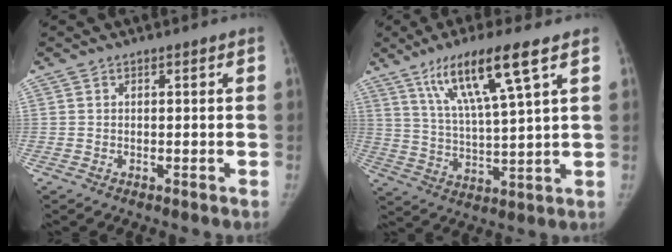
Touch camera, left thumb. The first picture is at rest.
{"total": 13.8, "force": [7.4, 1.2, 11.5], "torque": [-0.216, -0.025, 0.141]}